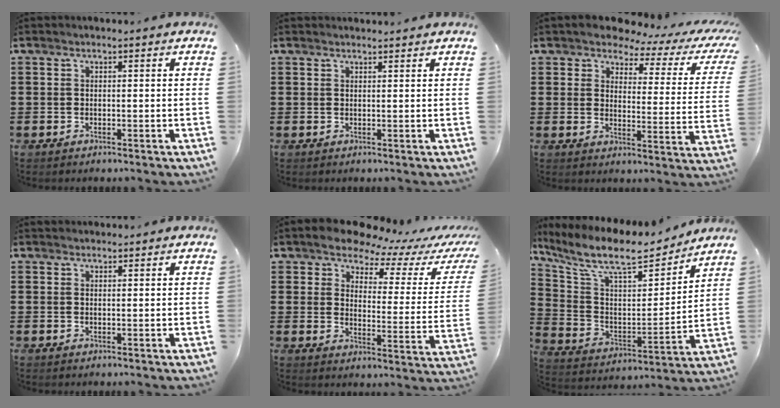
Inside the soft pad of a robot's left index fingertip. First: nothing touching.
{"total": 1.0, "force": [1.0, 0.0, 0.1], "torque": [-0.005, -0.001, 0.020]}
{"total": 3.8, "force": [3.1, 1.6, 1.6], "torque": [-0.046, -0.017, 0.046]}
{"total": 0.8, "force": [0.8, 0.2, 0.0], "torque": [-0.003, 0.001, 0.016]}
{"total": 6.8, "force": [6.3, 2.0, 1.7], "torque": [-0.066, -0.043, 0.110]}
{"total": 10.9, "force": [8.9, 2.7, 5.7], "torque": [-0.151, -0.046, 0.152]}